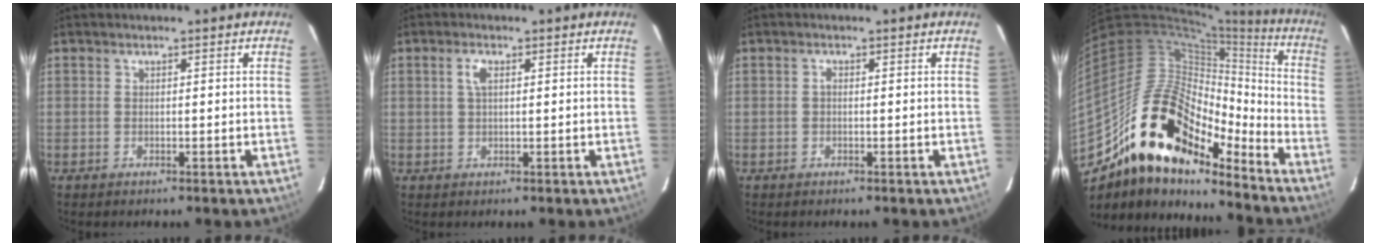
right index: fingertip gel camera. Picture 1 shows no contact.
{"total": 2.2, "force": [0.7, 1.0, 1.9], "torque": [-0.040, 0.006, 0.012]}
{"total": 0.6, "force": [-0.1, 0.4, 0.5], "torque": [-0.008, 0.005, -0.004]}
{"total": 22.0, "force": [-15.6, 9.1, 12.6], "torque": [-0.218, 0.001, -0.282]}